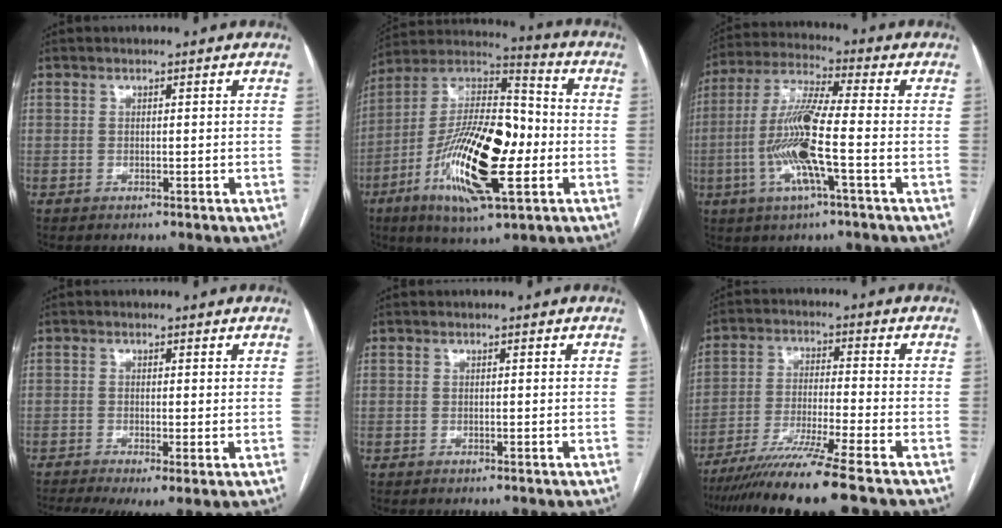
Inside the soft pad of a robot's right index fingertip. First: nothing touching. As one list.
[{"total": 21.4, "force": [-5.4, 6.1, 19.8], "torque": [-0.385, 0.000, -0.092]}, {"total": 12.6, "force": [-2.7, 0.6, 12.3], "torque": [-0.252, -0.003, -0.060]}, {"total": 6.9, "force": [-3.6, 2.1, 5.5], "torque": [-0.099, -0.014, -0.063]}, {"total": 0.0}, {"total": 12.7, "force": [-9.9, -2.2, 7.5], "torque": [-0.118, -0.039, -0.164]}]